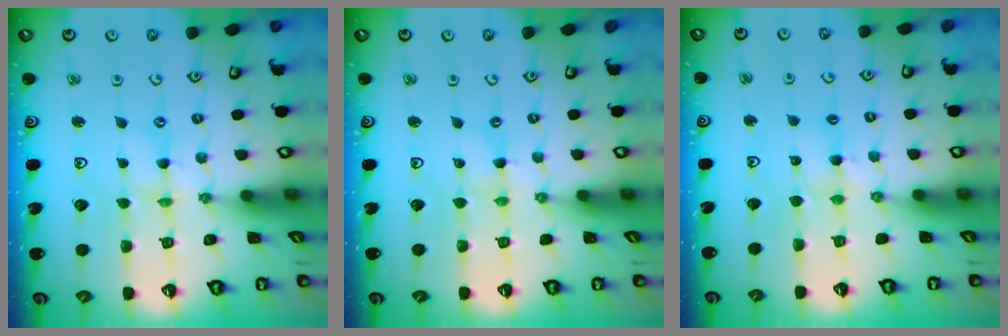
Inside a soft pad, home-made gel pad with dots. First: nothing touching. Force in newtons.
{"total": 0.0}
{"total": 5.6, "press": 5.6, "slide": 0.6}